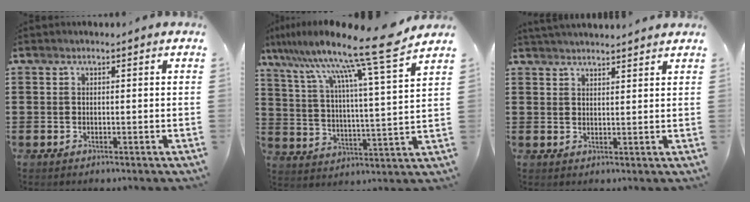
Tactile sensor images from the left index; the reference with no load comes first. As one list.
[{"total": 13.3, "force": [11.4, -0.6, 6.9], "torque": [-0.161, -0.082, 0.180]}, {"total": 2.4, "force": [2.4, -0.1, 0.1], "torque": [-0.010, -0.005, 0.047]}]